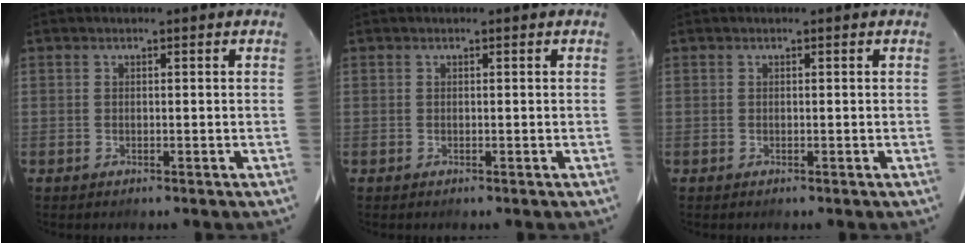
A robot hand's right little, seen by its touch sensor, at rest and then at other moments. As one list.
[{"total": 0.0}, {"total": 0.0}]